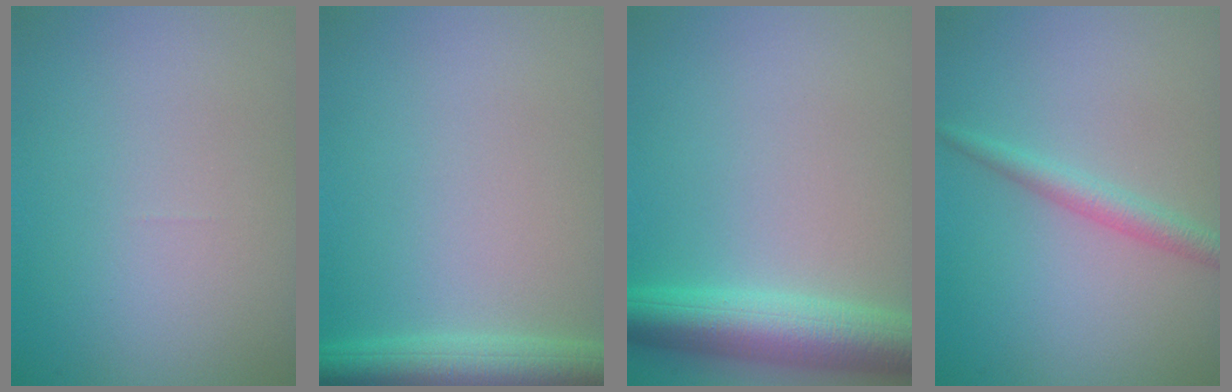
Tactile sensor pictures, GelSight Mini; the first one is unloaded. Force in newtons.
{"total": 4.9, "press": 4.9, "slide": 0.2}
{"total": 6.2, "press": 6.2, "slide": 0.2}
{"total": 2.1, "press": 2.1, "slide": 0.0}